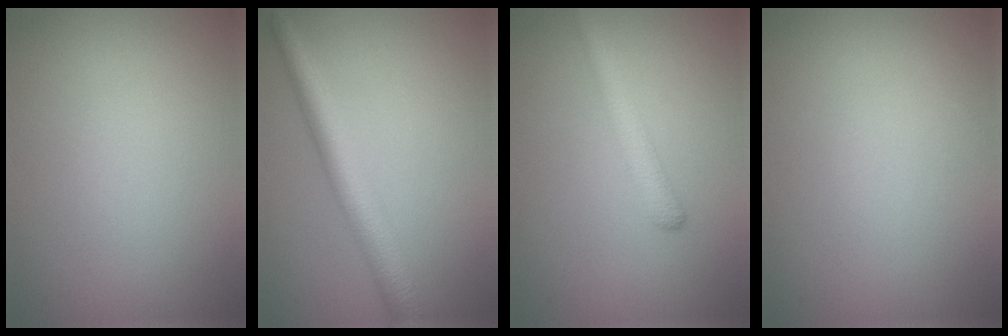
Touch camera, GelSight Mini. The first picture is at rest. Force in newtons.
{"total": 4.7, "press": 4.7, "slide": 0.1}
{"total": 2.4, "press": 2.3, "slide": 0.1}
{"total": 0.0}